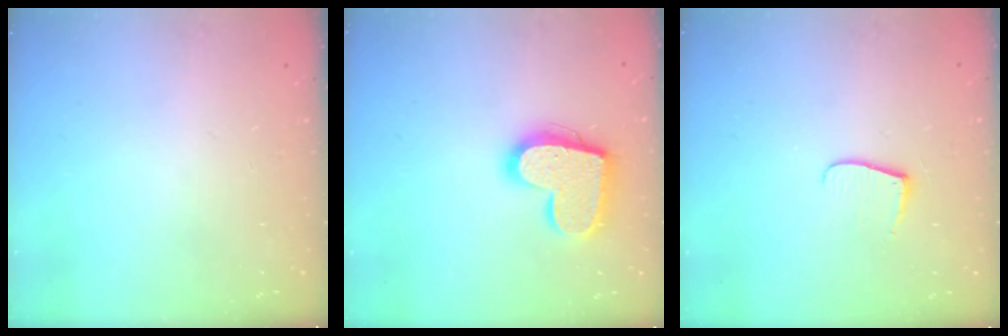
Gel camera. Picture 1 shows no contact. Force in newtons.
{"total": 16.9, "press": 16.8, "slide": 1.2}
{"total": 6.9, "press": 6.9, "slide": 0.7}